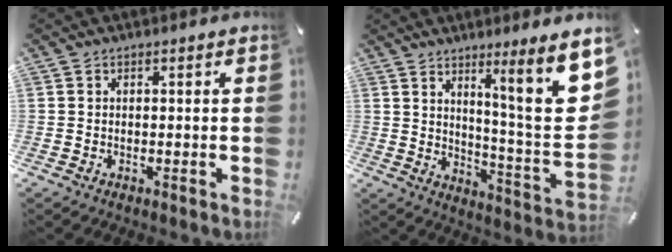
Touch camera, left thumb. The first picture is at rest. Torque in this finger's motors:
{"motor_torque": [2.69, 1.48, 1.27, -1.50, 0.11]}